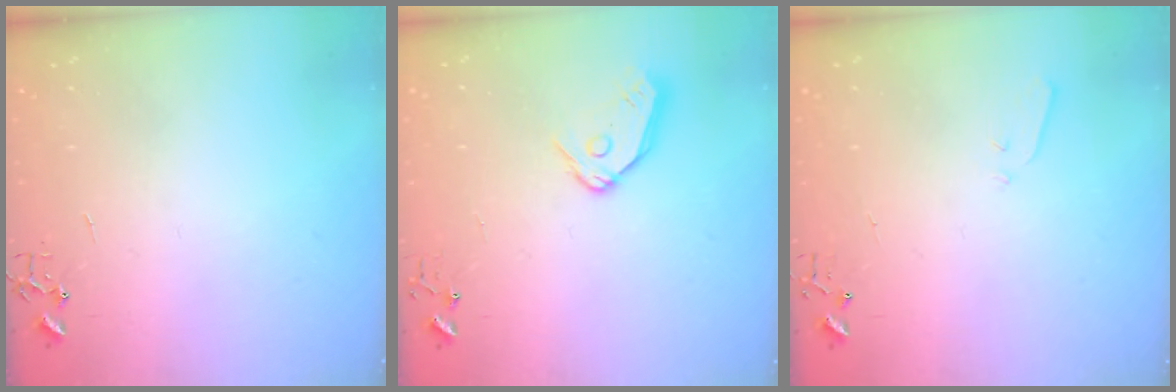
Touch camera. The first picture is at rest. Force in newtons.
{"total": 9.4, "press": 9.4, "slide": 0.7}
{"total": 3.3, "press": 3.2, "slide": 0.5}